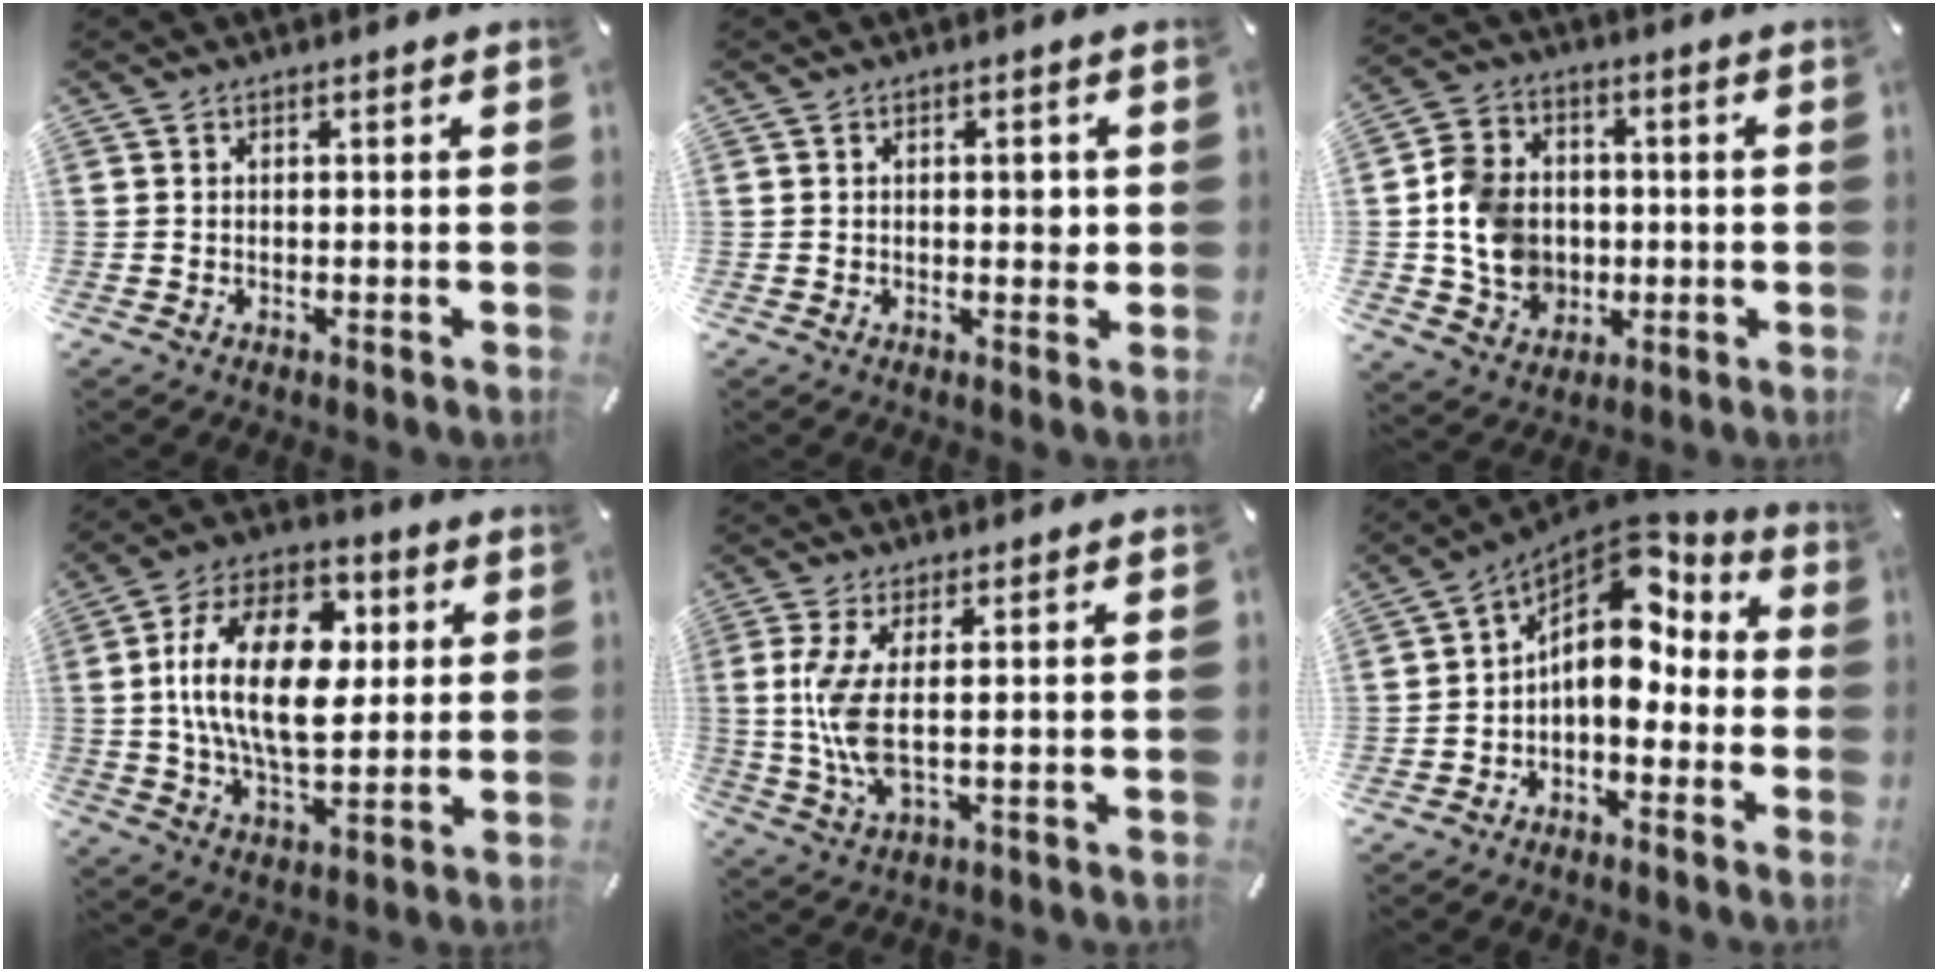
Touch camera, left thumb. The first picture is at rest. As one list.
[{"total": 3.1, "force": [0.2, 1.5, 2.6], "torque": [-0.027, -0.004, -0.003]}, {"total": 12.0, "force": [-0.9, 10.7, 5.2], "torque": [-0.115, 0.020, -0.011]}, {"total": 20.7, "force": [3.1, 12.1, 16.5], "torque": [-0.313, 0.007, 0.048]}, {"total": 9.0, "force": [0.9, 2.7, 8.5], "torque": [-0.198, -0.020, 0.013]}, {"total": 11.2, "force": [2.6, 7.2, 8.1], "torque": [-0.138, -0.038, 0.039]}]